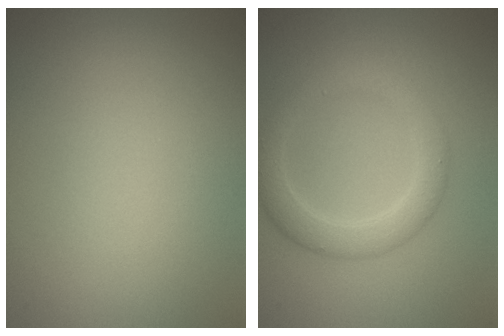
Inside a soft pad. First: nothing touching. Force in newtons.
{"total": 3.3, "press": 3.3, "slide": 0.1}